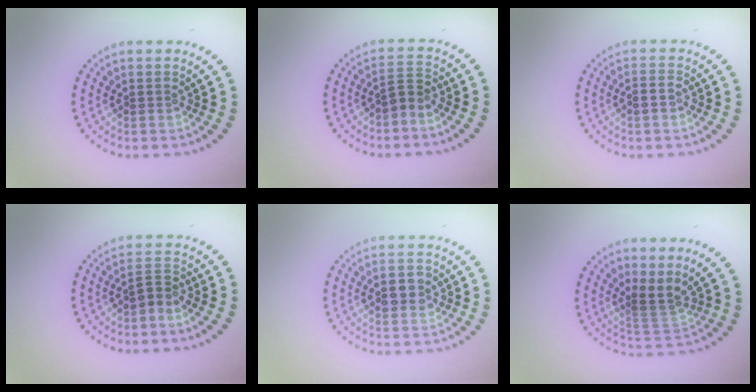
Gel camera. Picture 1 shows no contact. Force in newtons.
{"total": 1.8, "press": 1.3, "slide": 1.1}
{"total": 1.3, "press": 1.2, "slide": 0.5}
{"total": 1.8, "press": 1.4, "slide": 1.1}
{"total": 2.9, "press": 2.9, "slide": 0.2}
{"total": 2.5, "press": 1.6, "slide": 1.9}